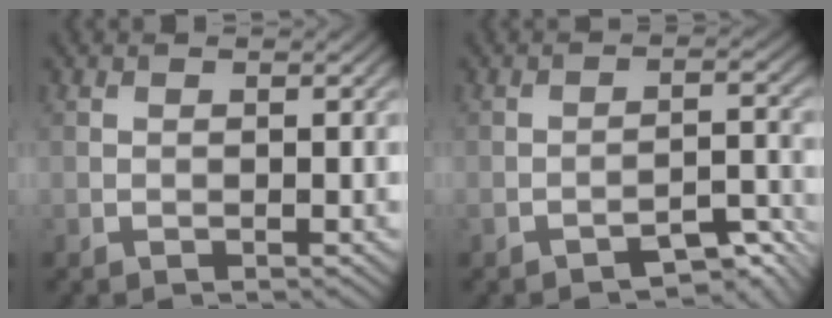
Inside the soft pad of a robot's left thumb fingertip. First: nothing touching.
{"total": 4.6, "force": [-3.8, 0.9, 2.5], "torque": [-0.034, 0.006, -0.056]}